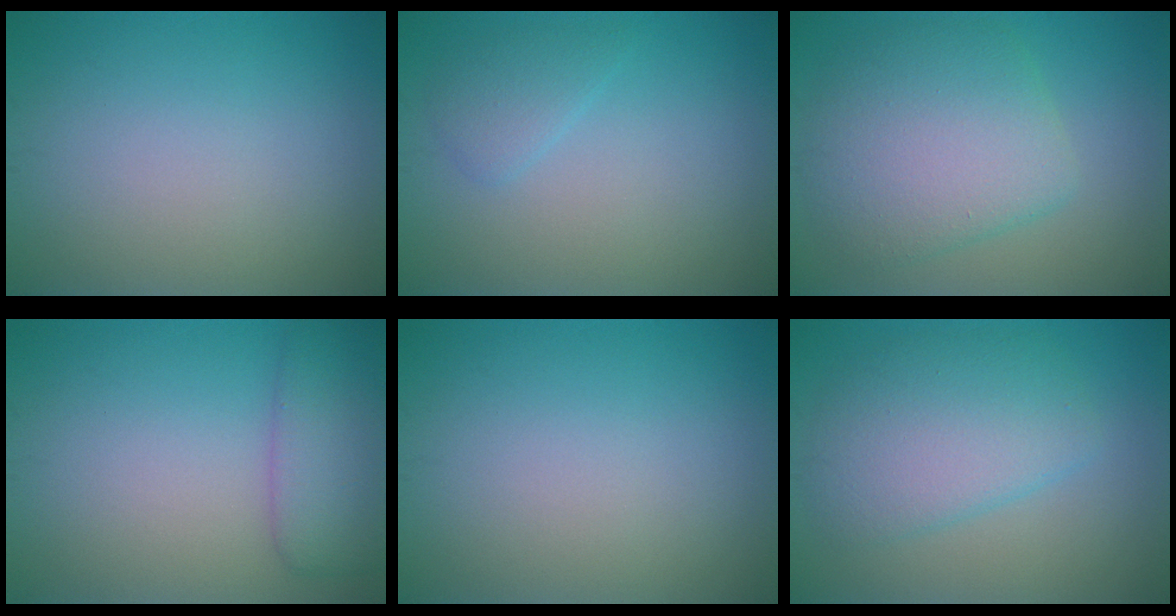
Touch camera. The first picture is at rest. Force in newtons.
{"total": 1.7, "press": 1.7, "slide": 0.1}
{"total": 6.7, "press": 6.7, "slide": 0.3}
{"total": 3.8, "press": 3.8, "slide": 0.1}
{"total": 0.0}
{"total": 5.1, "press": 5.1, "slide": 0.3}